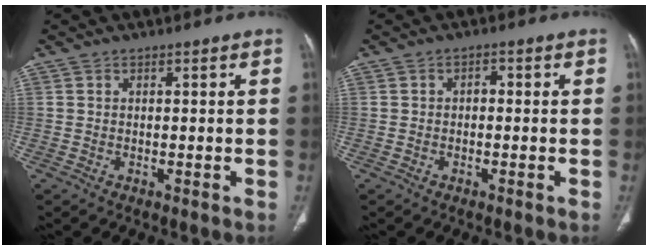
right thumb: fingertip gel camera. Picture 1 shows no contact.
{"total": 1.2, "force": [-0.2, 0.9, 0.8], "torque": [-0.006, 0.004, -0.007]}